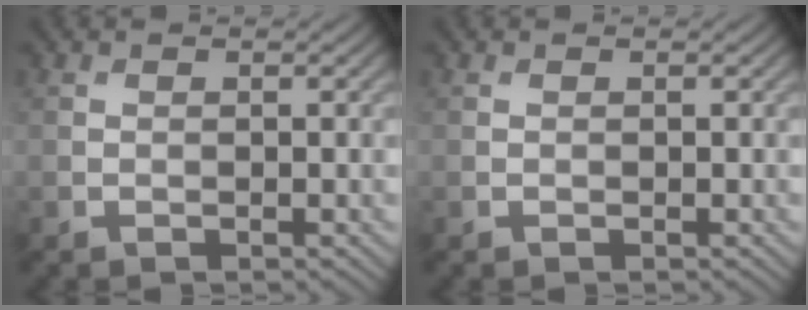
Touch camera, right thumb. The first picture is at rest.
{"total": 0.0}